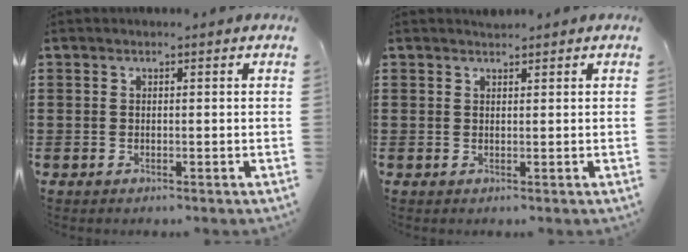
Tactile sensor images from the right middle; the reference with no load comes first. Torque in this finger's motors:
{"motor_torque": [0.00, 0.00, 0.00, -0.01]}